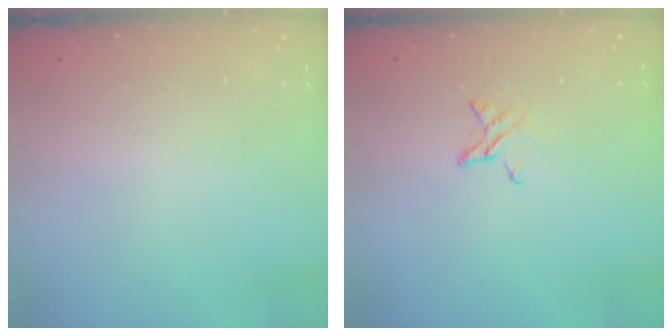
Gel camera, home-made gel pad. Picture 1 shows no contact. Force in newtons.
{"total": 2.9, "press": 2.9, "slide": 0.3}